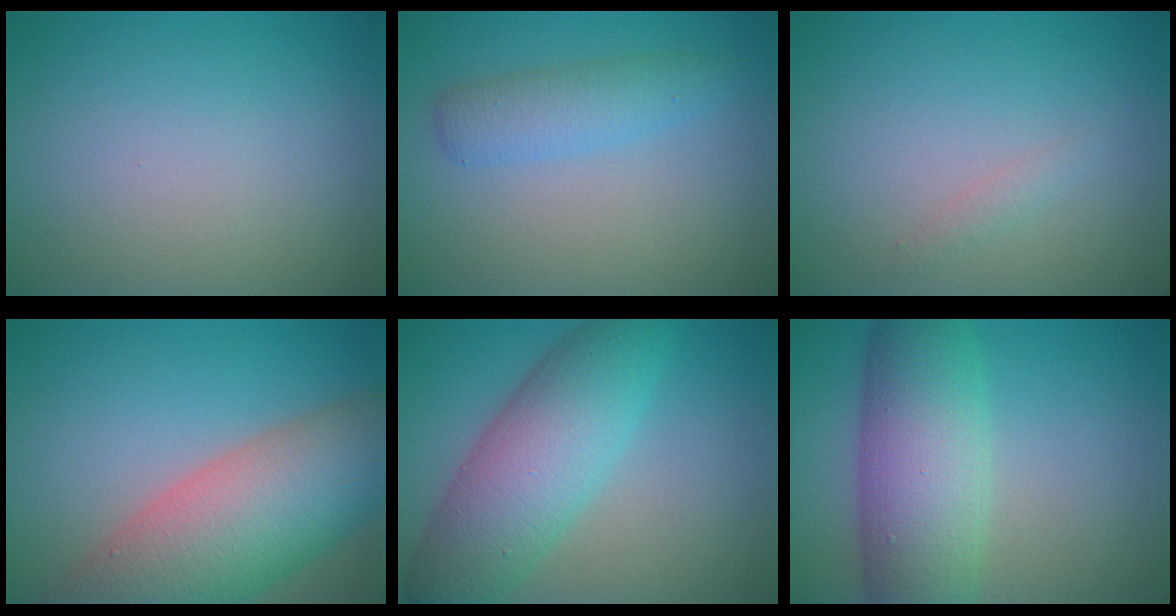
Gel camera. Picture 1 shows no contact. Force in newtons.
{"total": 2.9, "press": 2.9, "slide": 0.1}
{"total": 0.8, "press": 0.8, "slide": 0.1}
{"total": 11.9, "press": 11.9, "slide": 0.6}
{"total": 8.5, "press": 8.5, "slide": 0.2}
{"total": 9.3, "press": 9.3, "slide": 0.2}